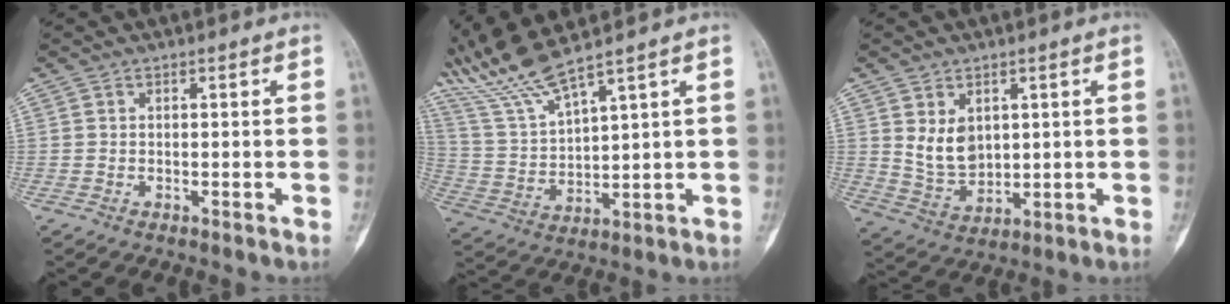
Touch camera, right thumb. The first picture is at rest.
{"total": 10.6, "force": [9.3, -0.1, 5.0], "torque": [-0.113, -0.038, 0.204]}
{"total": 7.4, "force": [2.0, 5.4, 4.6], "torque": [-0.057, -0.021, 0.057]}